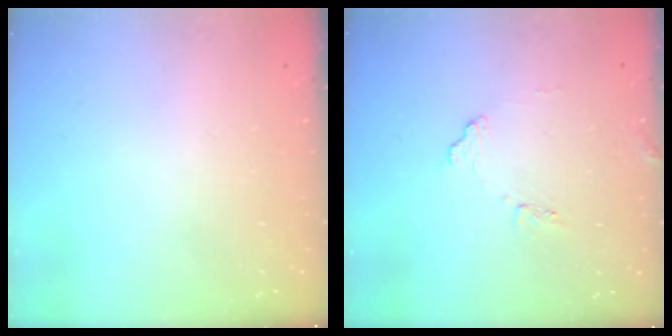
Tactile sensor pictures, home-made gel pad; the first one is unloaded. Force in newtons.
{"total": 7.9, "press": 7.9, "slide": 0.4}